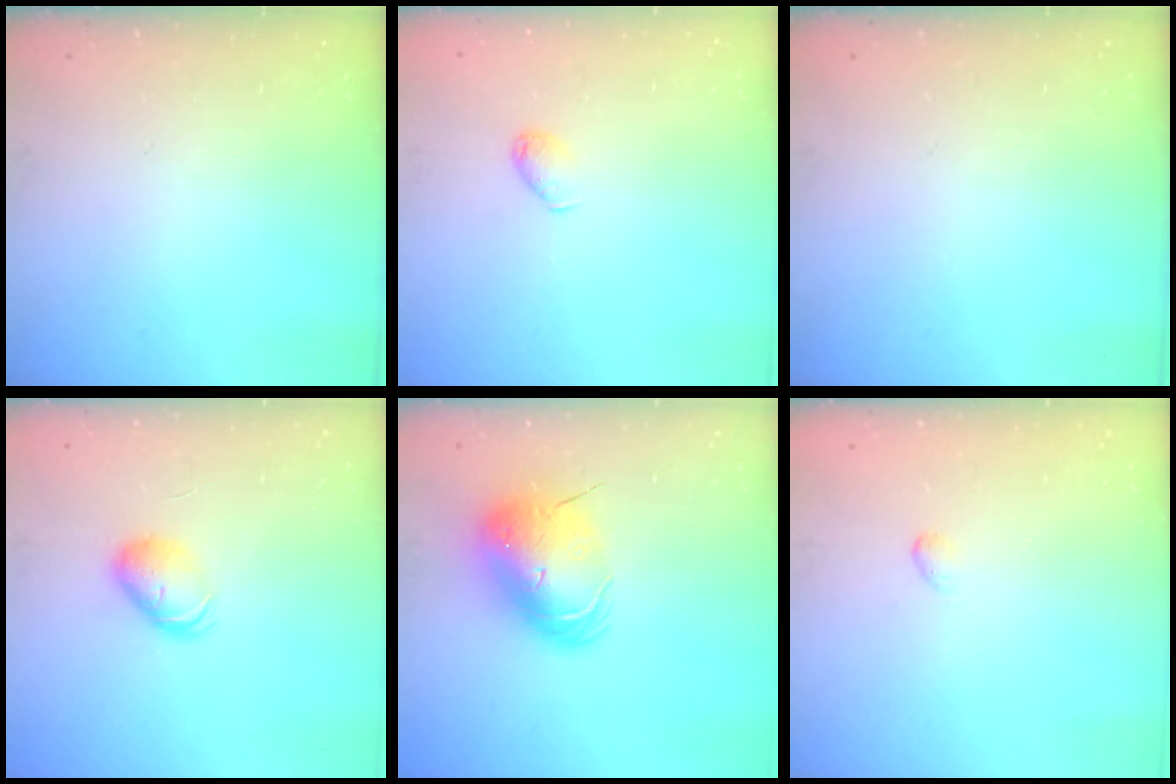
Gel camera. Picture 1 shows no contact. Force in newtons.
{"total": 5.0, "press": 4.9, "slide": 0.9}
{"total": 0.0}
{"total": 8.2, "press": 8.2, "slide": 0.5}
{"total": 13.7, "press": 13.4, "slide": 2.6}
{"total": 2.7, "press": 2.6, "slide": 0.5}